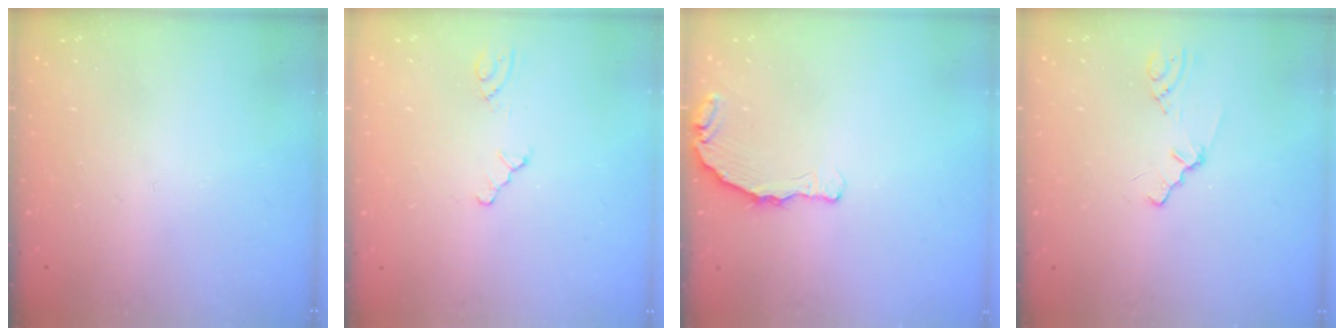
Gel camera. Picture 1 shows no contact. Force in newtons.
{"total": 2.1, "press": 2.0, "slide": 0.4}
{"total": 6.2, "press": 5.4, "slide": 3.1}
{"total": 0.7, "press": 0.7, "slide": 0.3}